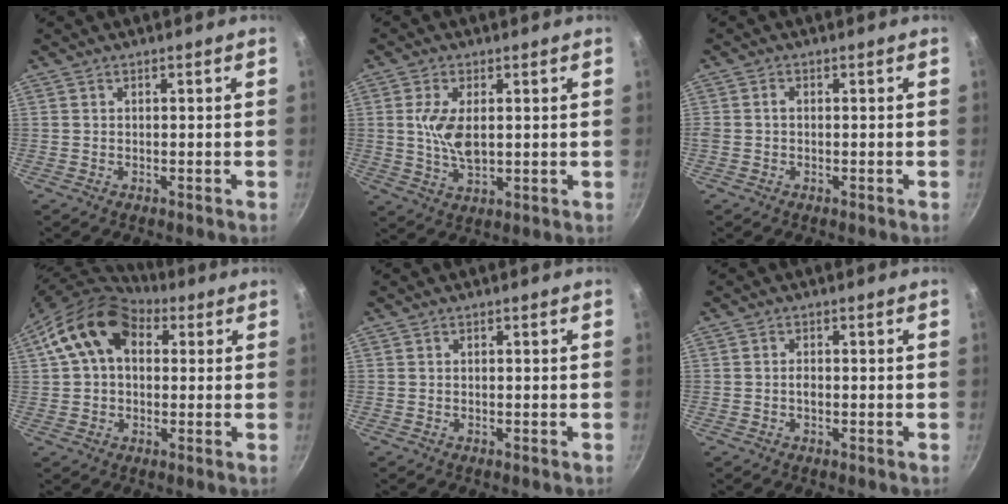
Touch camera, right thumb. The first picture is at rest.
{"total": 7.4, "force": [1.1, 3.7, 6.3], "torque": [-0.121, -0.006, 0.025]}
{"total": 1.3, "force": [-0.1, 1.0, 0.8], "torque": [-0.014, 0.005, -0.004]}
{"total": 14.1, "force": [3.9, 9.9, 9.3], "torque": [-0.145, 0.025, 0.048]}
{"total": 0.0}
{"total": 1.3, "force": [-0.2, 0.8, 1.0], "torque": [-0.016, 0.004, -0.005]}